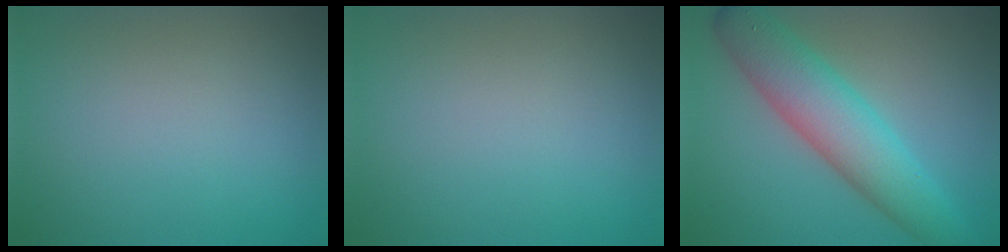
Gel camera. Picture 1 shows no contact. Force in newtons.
{"total": 0.0}
{"total": 7.5, "press": 7.5, "slide": 0.3}